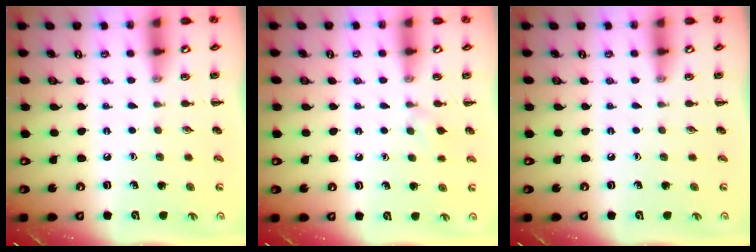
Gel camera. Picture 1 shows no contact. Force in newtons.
{"total": 5.2, "press": 4.8, "slide": 1.9}
{"total": 0.0}